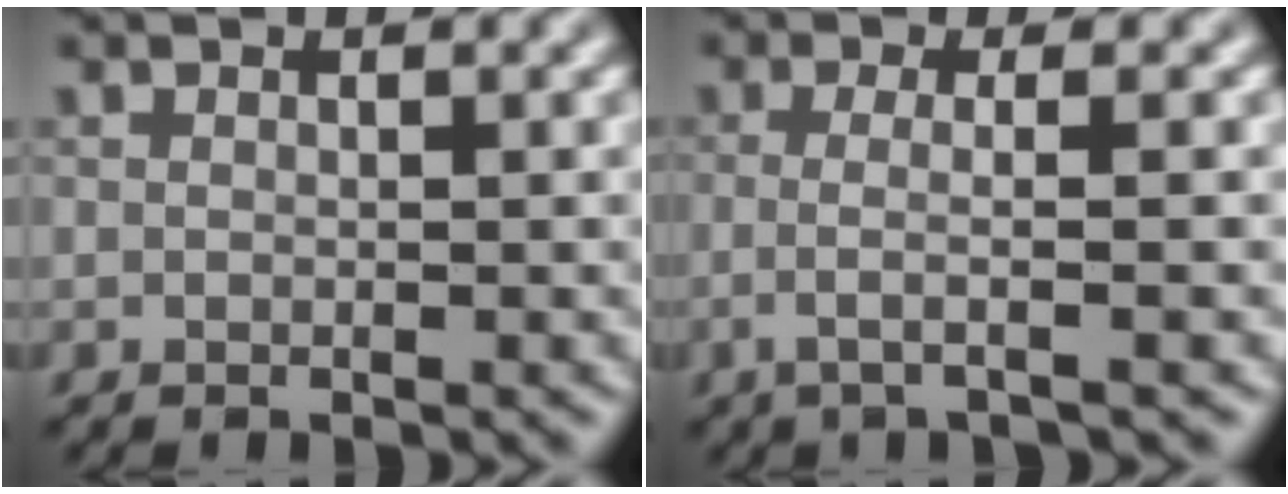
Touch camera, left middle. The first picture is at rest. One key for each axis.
{"total": 2.9, "fx": -0.4, "fy": 0.8, "fz": 2.8, "tx": -0.046, "ty": -0.008, "tz": -0.017}